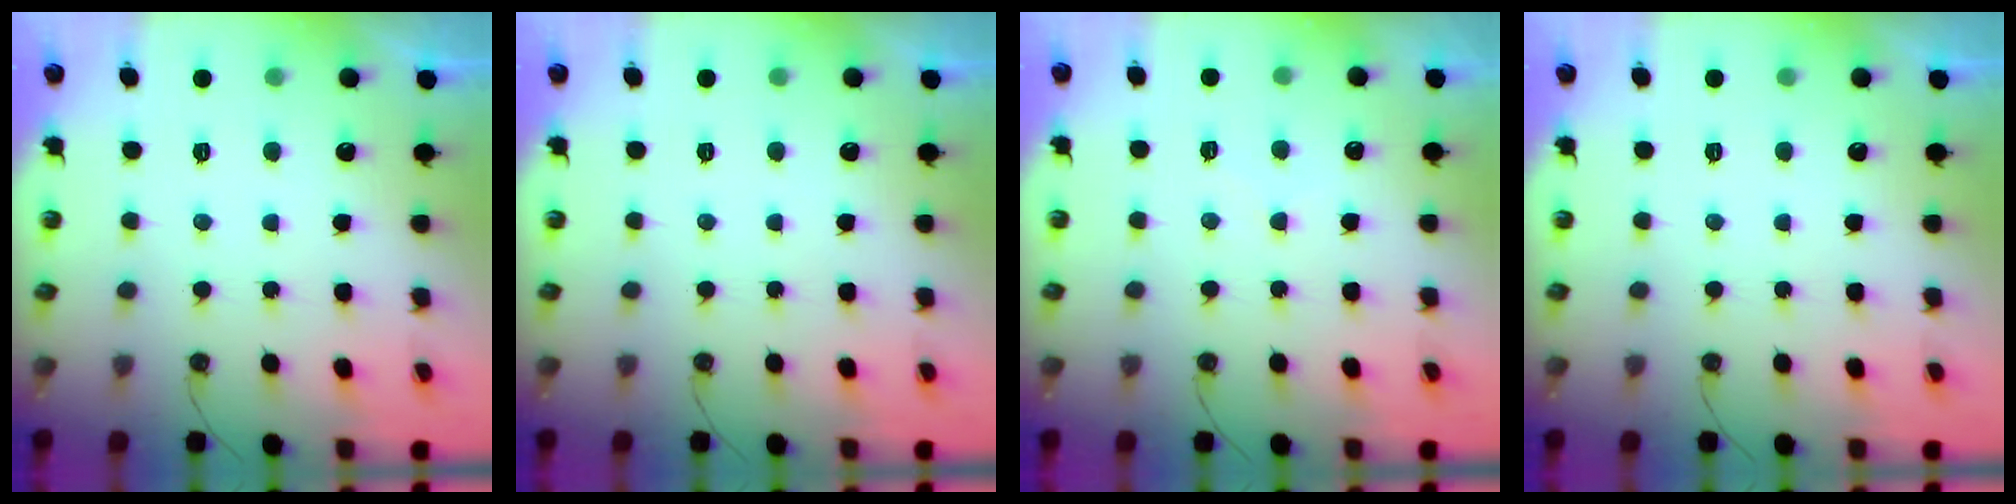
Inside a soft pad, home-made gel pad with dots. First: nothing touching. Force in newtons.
{"total": 0.0}
{"total": 5.0, "press": 4.9, "slide": 0.7}
{"total": 0.0}